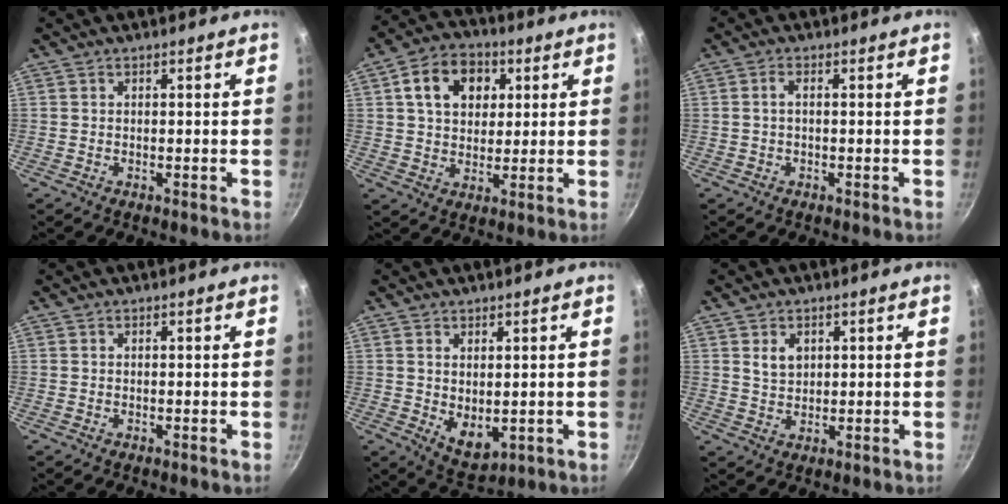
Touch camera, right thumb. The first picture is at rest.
{"total": 11.5, "force": [3.6, 8.6, 6.7], "torque": [-0.085, 0.005, 0.049]}
{"total": 1.4, "force": [-0.1, 0.6, 1.2], "torque": [-0.031, 0.008, -0.002]}
{"total": 0.0}
{"total": 5.9, "force": [0.8, 3.6, 4.6], "torque": [-0.066, -0.023, 0.028]}
{"total": 3.6, "force": [1.2, 2.8, 1.9], "torque": [-0.021, -0.004, 0.025]}